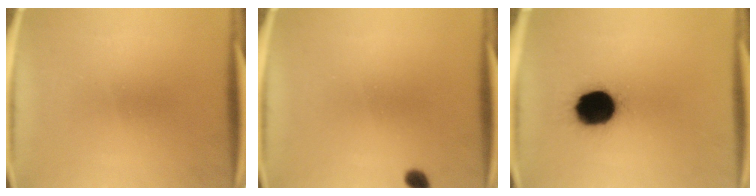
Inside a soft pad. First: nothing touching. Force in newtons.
{"total": 1.7}
{"total": 15.9}